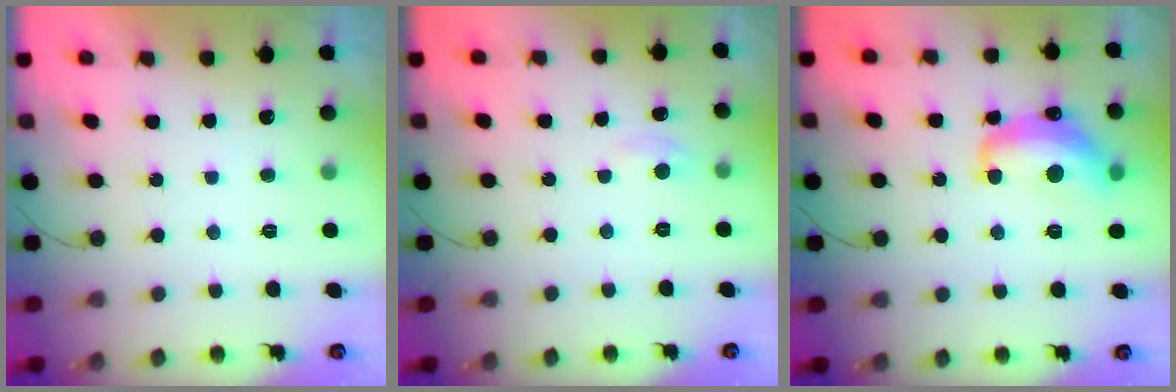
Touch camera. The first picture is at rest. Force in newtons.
{"total": 2.5, "press": 2.4, "slide": 0.3}
{"total": 14.1, "press": 14.1, "slide": 0.9}